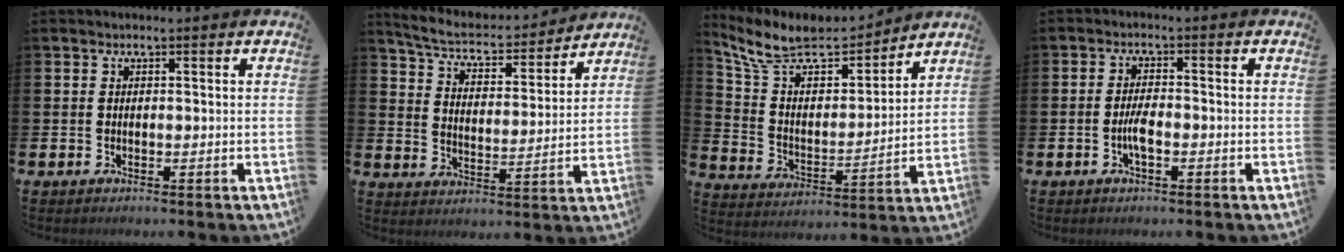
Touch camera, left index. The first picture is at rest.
{"total": 6.4, "force": [6.0, 1.2, 1.9], "torque": [-0.070, -0.045, 0.101]}
{"total": 9.9, "force": [8.8, 3.2, 3.1], "torque": [-0.113, -0.058, 0.157]}
{"total": 2.8, "force": [-0.9, 0.9, 2.5], "torque": [-0.061, 0.004, -0.017]}